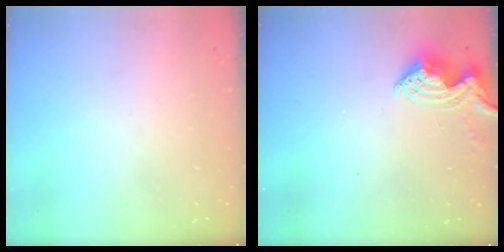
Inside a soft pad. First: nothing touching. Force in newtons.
{"total": 10.4, "press": 10.4, "slide": 0.2}